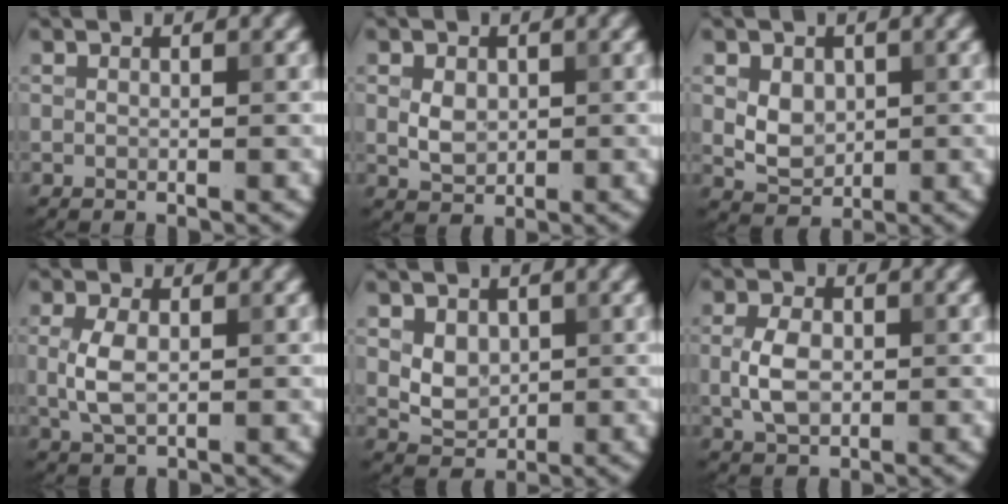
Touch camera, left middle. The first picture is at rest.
{"total": 2.3, "force": [0.3, 1.8, 1.4], "torque": [-0.026, -0.002, 0.006]}
{"total": 2.9, "force": [0.3, 2.2, 1.8], "torque": [-0.033, -0.004, 0.007]}
{"total": 3.1, "force": [0.1, 1.8, 2.5], "torque": [-0.060, -0.001, 0.003]}
{"total": 2.6, "force": [0.5, 2.1, 1.6], "torque": [-0.028, -0.004, 0.011]}
{"total": 3.5, "force": [-0.1, 2.3, 2.6], "torque": [-0.057, 0.001, -0.004]}